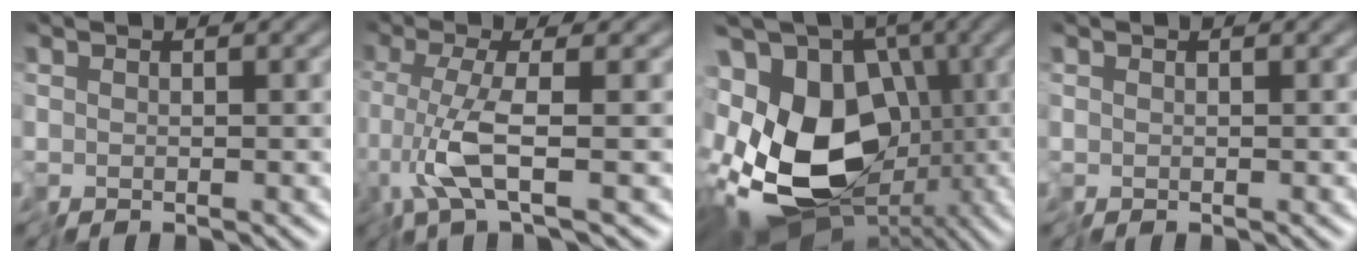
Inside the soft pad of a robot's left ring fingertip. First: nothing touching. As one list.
[{"total": 4.2, "force": [-1.4, 0.2, 4.0], "torque": [-0.088, -0.006, -0.034]}, {"total": 18.9, "force": [-2.6, 13.6, 12.8], "torque": [-0.245, -0.008, -0.057]}, {"total": 0.0}]